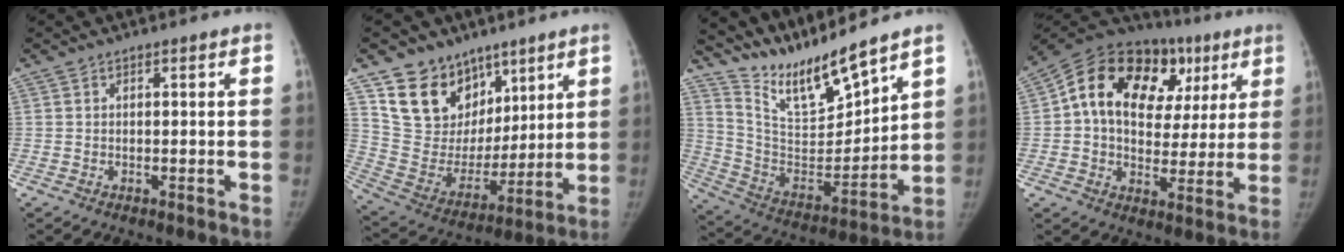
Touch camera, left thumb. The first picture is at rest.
{"total": 16.9, "force": [10.6, 12.0, 5.5], "torque": [-0.051, -0.059, 0.209]}
{"total": 15.6, "force": [13.9, 2.0, 6.8], "torque": [-0.096, -0.088, 0.278]}
{"total": 23.1, "force": [7.5, 15.5, 15.4], "torque": [-0.209, 0.042, 0.115]}